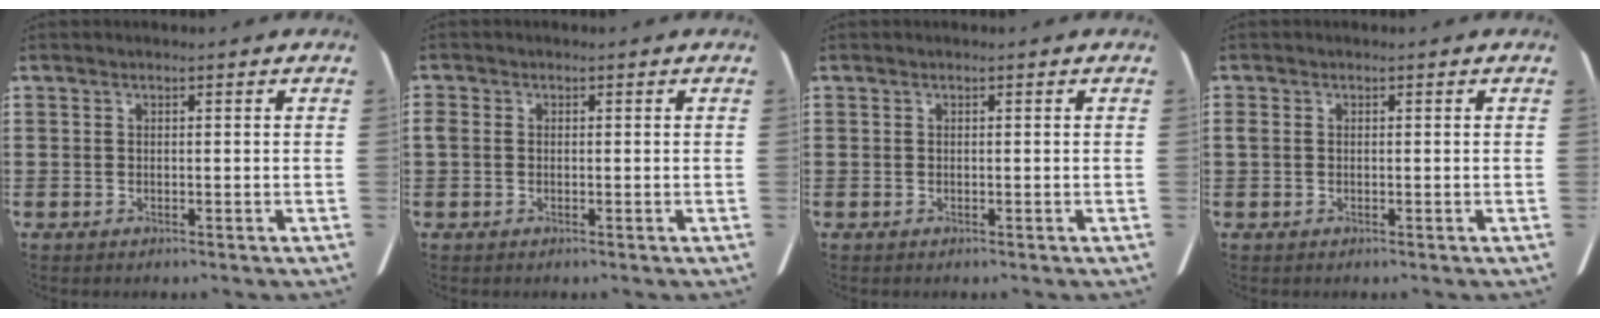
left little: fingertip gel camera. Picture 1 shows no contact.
{"total": 1.3, "force": [-0.1, 1.0, 0.9], "torque": [-0.027, 0.002, -0.005]}
{"total": 0.0}
{"total": 1.0, "force": [0.0, 0.7, 0.7], "torque": [-0.023, 0.002, -0.004]}